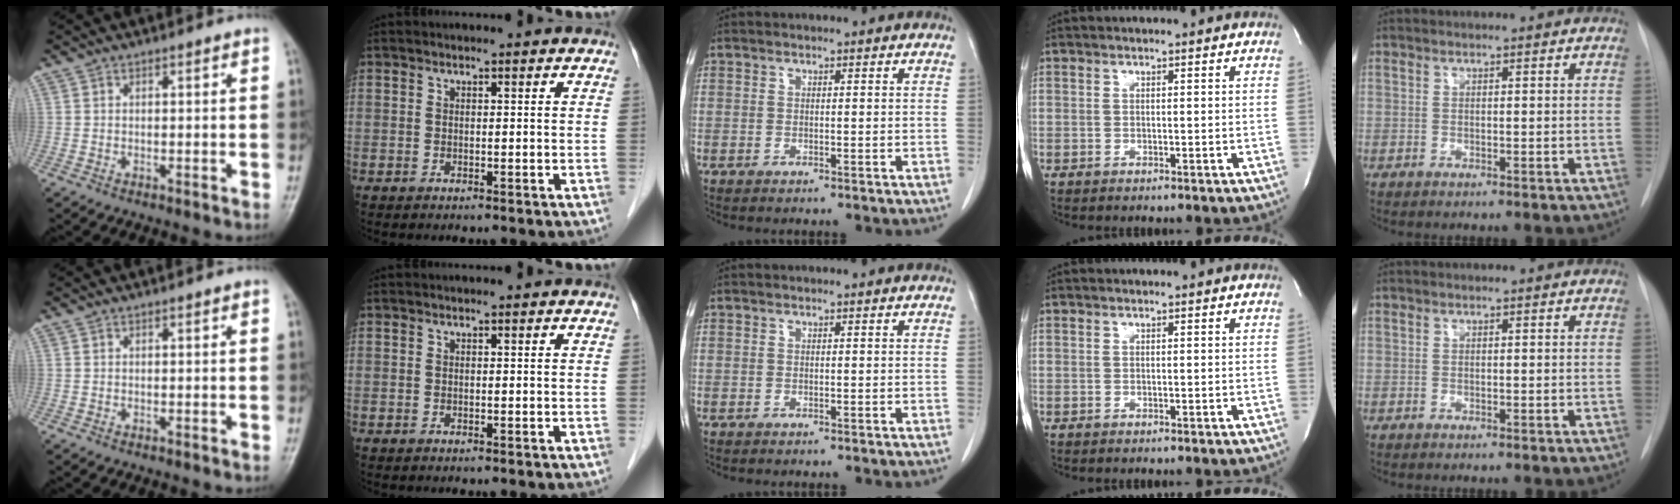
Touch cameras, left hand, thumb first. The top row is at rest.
{}